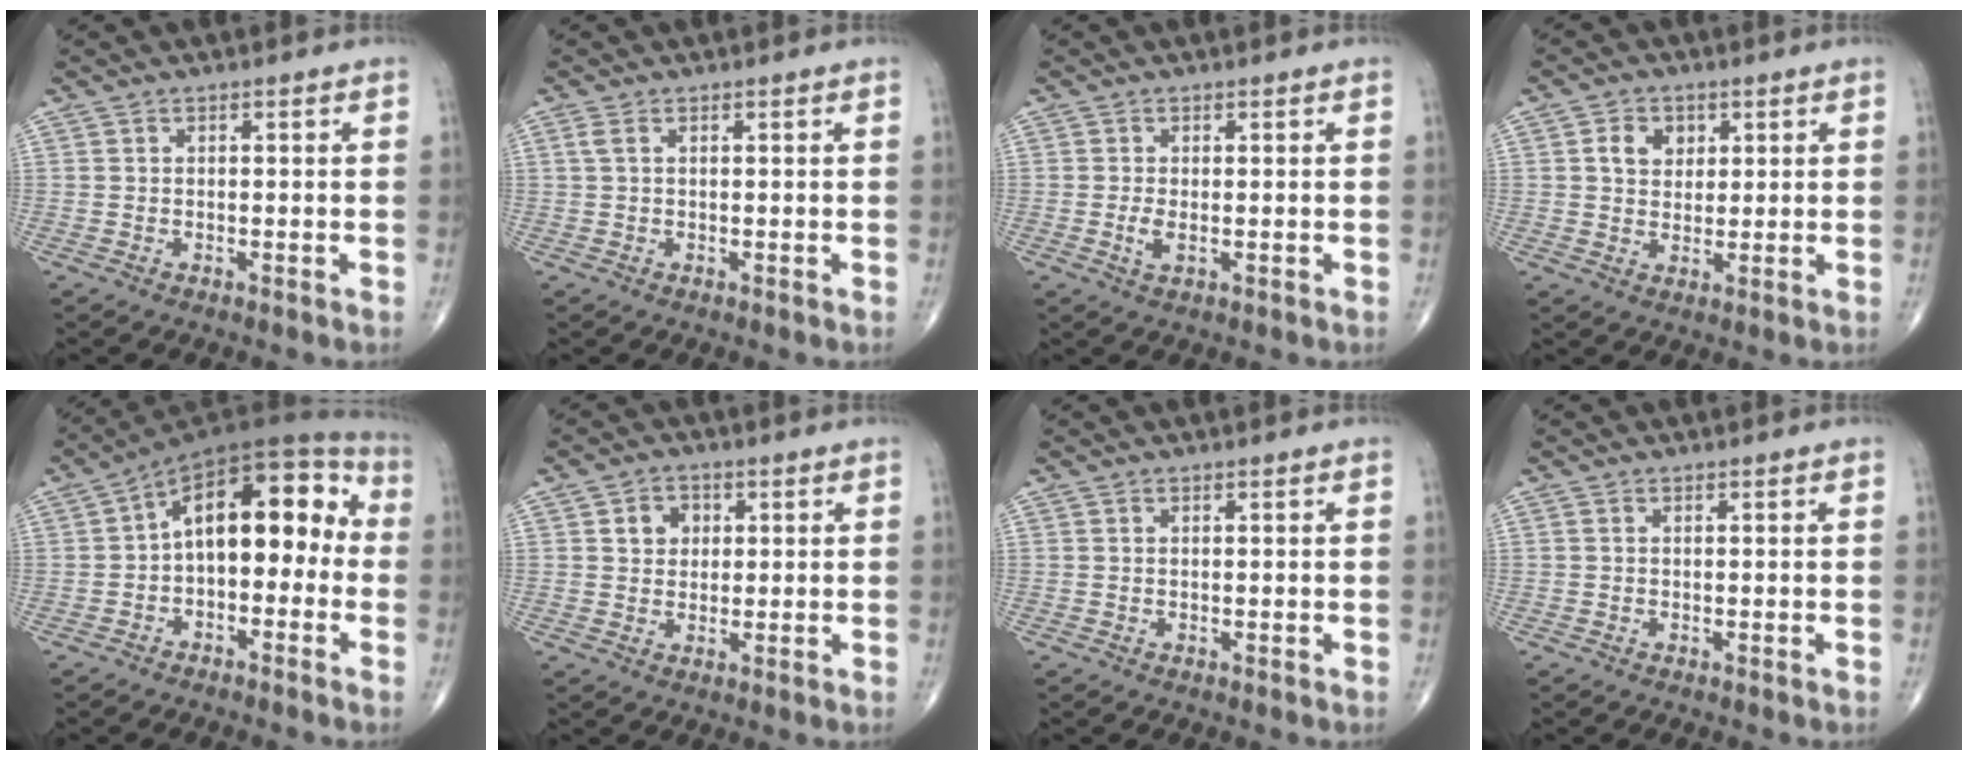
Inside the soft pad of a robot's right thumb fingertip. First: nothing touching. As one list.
[{"total": 1.3, "force": [0.5, 0.6, 1.1], "torque": [-0.034, 0.013, 0.013]}, {"total": 2.2, "force": [-0.3, 1.0, 1.9], "torque": [-0.046, -0.006, -0.005]}, {"total": 5.2, "force": [1.7, 4.1, 2.7], "torque": [-0.026, -0.004, 0.027]}, {"total": 15.6, "force": [-0.1, 8.8, 12.9], "torque": [-0.149, 0.054, -0.015]}, {"total": 4.4, "force": [1.2, 3.7, 2.1], "torque": [-0.011, -0.001, 0.018]}, {"total": 0.0}, {"total": 0.0}]